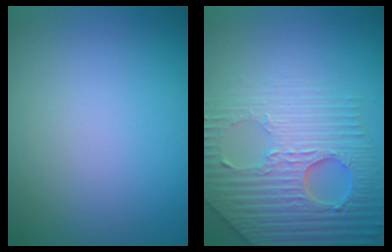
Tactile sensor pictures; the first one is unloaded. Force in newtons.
{"total": 7.2, "press": 5.7, "slide": 4.5}